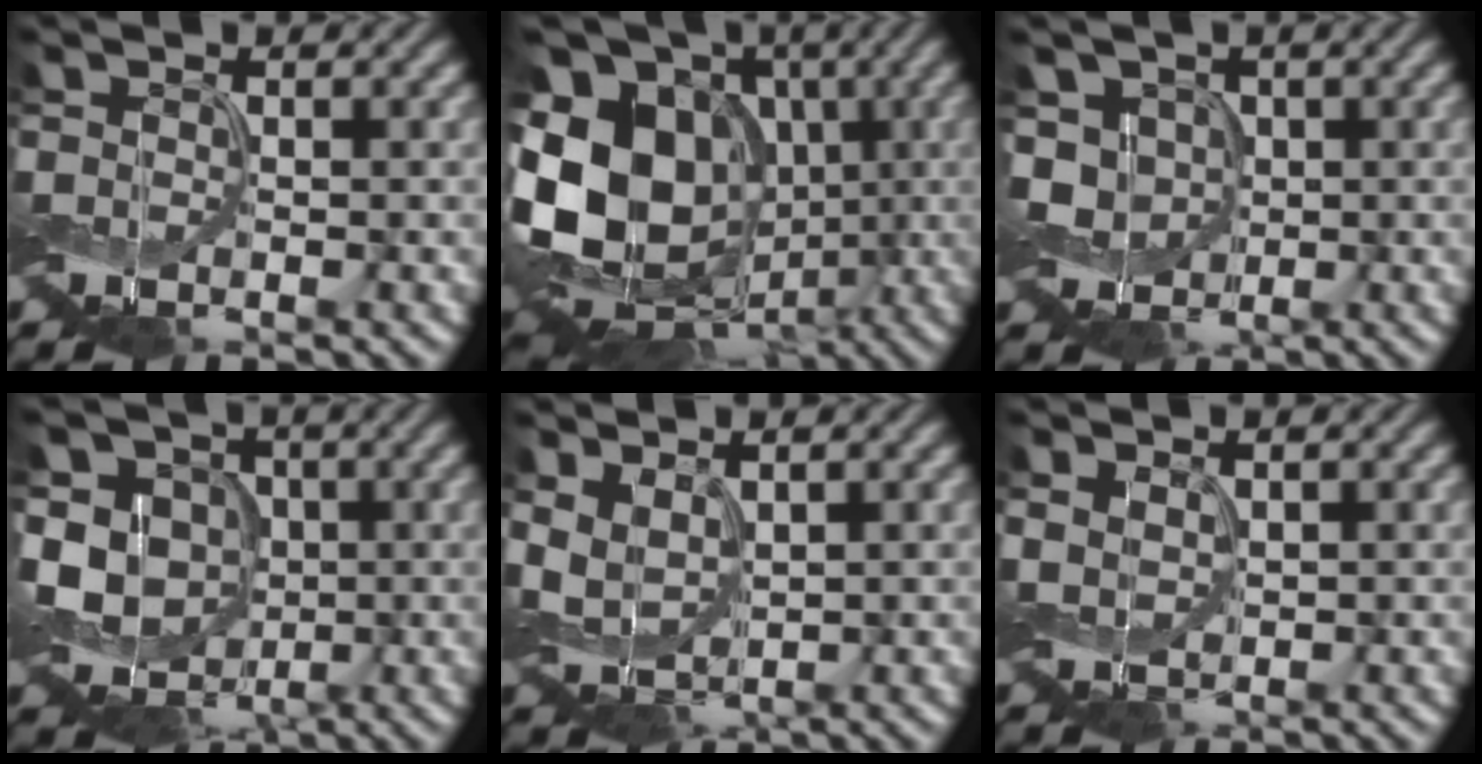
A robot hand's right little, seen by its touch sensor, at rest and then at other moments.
{"total": 15.1, "force": [-1.3, 11.9, 9.1], "torque": [-0.178, -0.002, -0.028]}
{"total": 4.1, "force": [-0.5, 3.5, 2.1], "torque": [-0.046, -0.001, -0.019]}
{"total": 8.6, "force": [-0.7, 7.2, 4.7], "torque": [-0.075, -0.004, -0.031]}
{"total": 3.8, "force": [0.6, 2.4, 2.9], "torque": [-0.073, 0.004, 0.009]}
{"total": 1.4, "force": [0.4, 0.9, 0.9], "torque": [-0.027, 0.003, 0.008]}